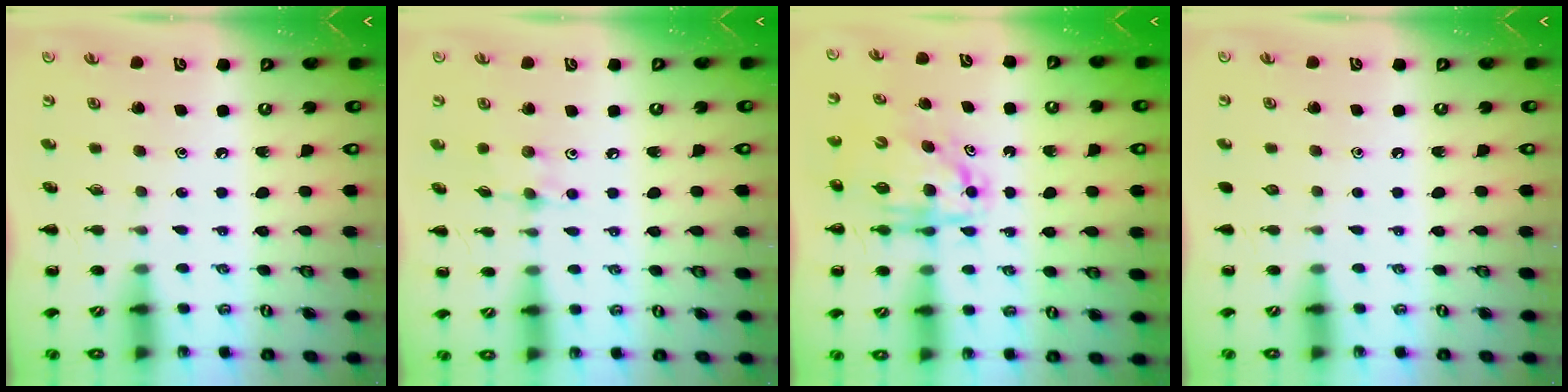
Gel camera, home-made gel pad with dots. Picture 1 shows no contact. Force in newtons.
{"total": 5.5, "press": 5.5, "slide": 1.0}
{"total": 6.6, "press": 6.5, "slide": 1.1}
{"total": 0.0}